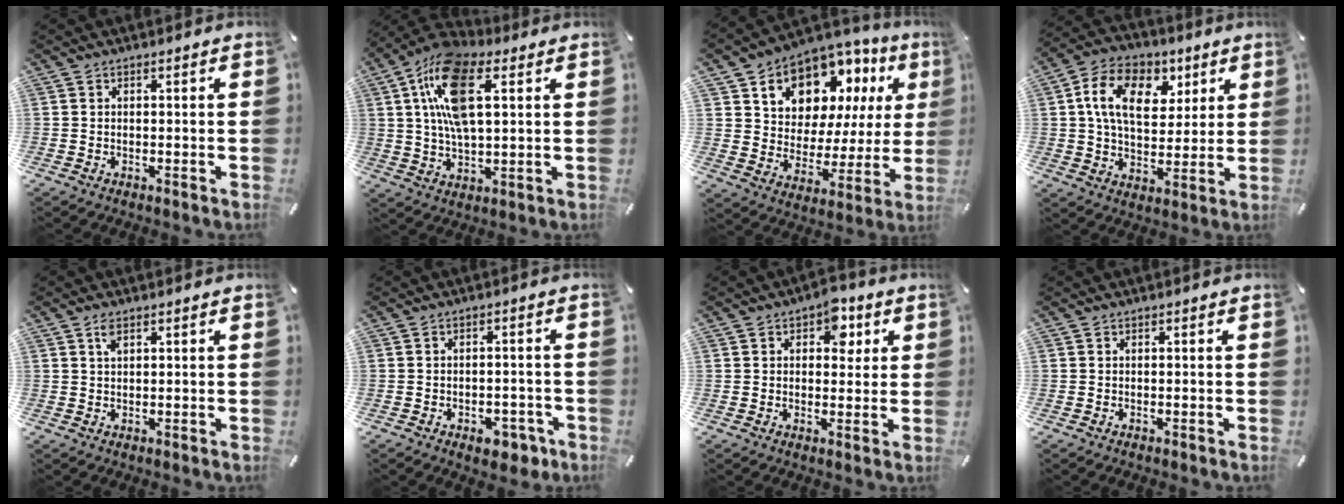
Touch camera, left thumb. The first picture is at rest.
{"total": 15.5, "force": [5.4, 7.6, 12.3], "torque": [-0.263, 0.000, 0.095]}
{"total": 11.7, "force": [8.1, 7.9, 3.0], "torque": [-0.059, -0.075, 0.148]}
{"total": 14.6, "force": [5.1, 10.1, 9.2], "torque": [-0.148, 0.002, 0.093]}
{"total": 1.9, "force": [1.1, 0.8, 1.3], "torque": [-0.030, 0.001, 0.020]}
{"total": 5.8, "force": [-3.0, 3.5, 3.5], "torque": [-0.048, 0.023, -0.048]}
{"total": 6.4, "force": [2.7, 4.3, 3.8], "torque": [-0.029, -0.007, 0.036]}
{"total": 0.0}